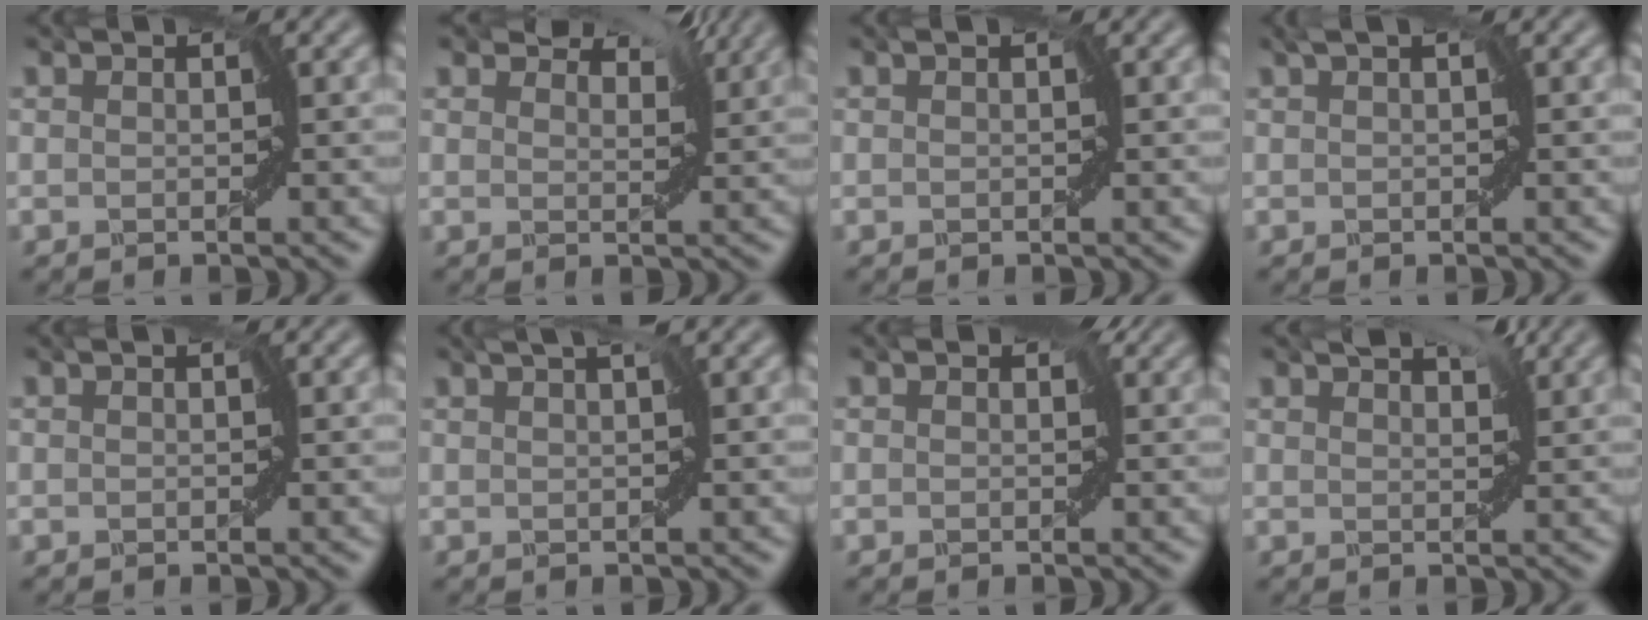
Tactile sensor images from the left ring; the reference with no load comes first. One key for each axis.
{"total": 4.3, "fx": 3.2, "fy": 1.9, "fz": 2.1, "tx": -0.034, "ty": 0.008, "tz": 0.034}
{"total": 0.0}
{"total": 1.0, "fx": 0.5, "fy": 0.2, "fz": 0.8, "tx": -0.013, "ty": 0.005, "tz": 0.005}
{"total": 0.0}
{"total": 1.6, "fx": 0.9, "fy": -0.1, "fz": 1.3, "tx": -0.022, "ty": 0.009, "tz": 0.007}
{"total": 2.1, "fx": 0.6, "fy": 1.4, "fz": 1.4, "tx": -0.004, "ty": 0.011, "tz": -0.006}
{"total": 2.6, "fx": 2.1, "fy": 0.9, "fz": 1.4, "tx": -0.021, "ty": 0.007, "tz": 0.018}